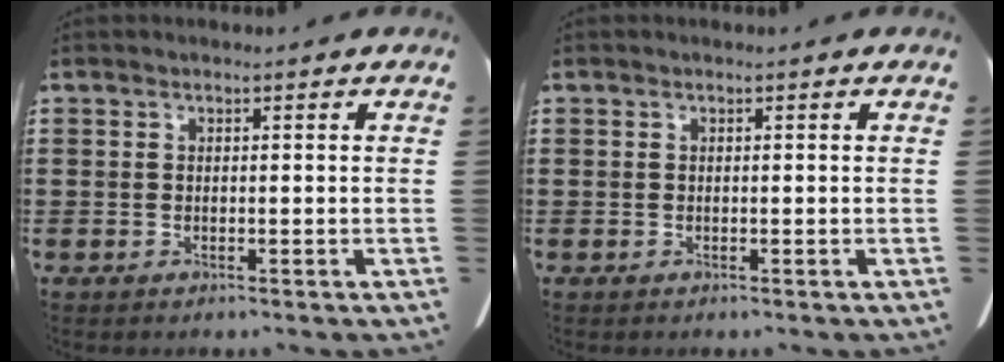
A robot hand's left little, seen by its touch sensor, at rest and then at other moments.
{"total": 0.0}